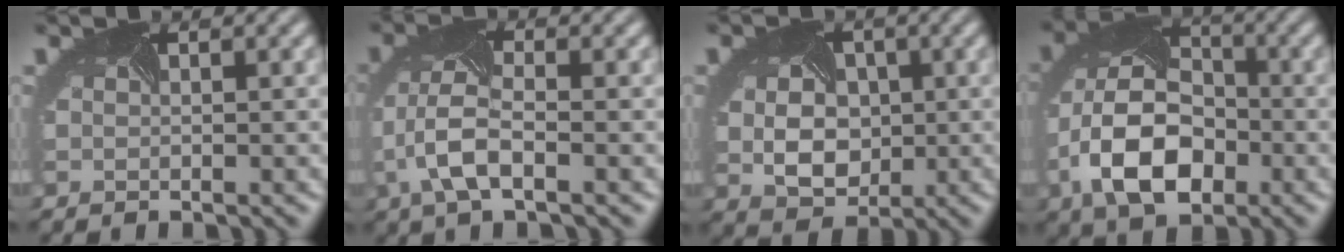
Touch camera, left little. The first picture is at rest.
{"total": 4.5, "force": [-1.5, 1.9, 3.8], "torque": [-0.094, 0.003, -0.030]}
{"total": 6.3, "force": [0.2, 4.9, 4.0], "torque": [-0.066, -0.001, 0.001]}
{"total": 9.8, "force": [-3.3, 6.0, 6.9], "torque": [-0.157, -0.011, -0.067]}